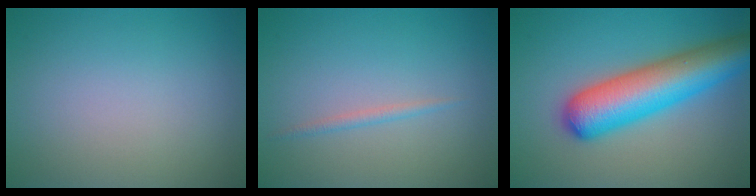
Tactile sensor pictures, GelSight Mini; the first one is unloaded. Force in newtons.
{"total": 0.8, "press": 0.8, "slide": 0.0}
{"total": 9.0, "press": 9.0, "slide": 0.3}